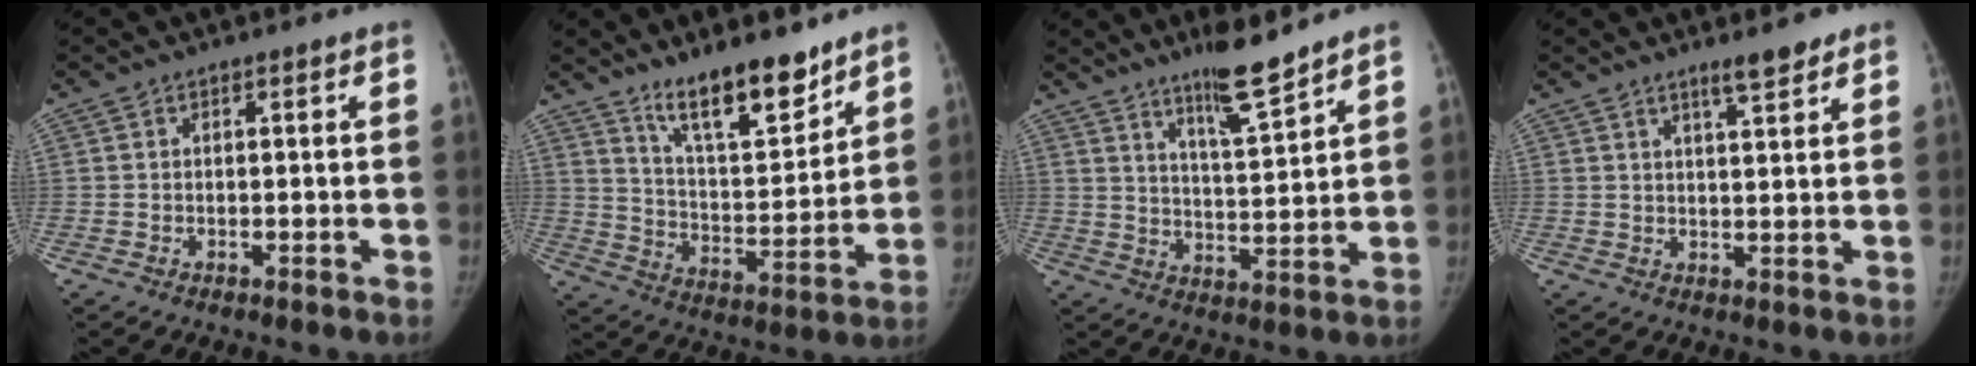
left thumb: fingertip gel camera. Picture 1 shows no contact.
{"total": 14.5, "force": [11.2, 4.1, 8.3], "torque": [-0.103, -0.085, 0.195]}
{"total": 9.1, "force": [7.2, 0.6, 5.5], "torque": [-0.089, -0.060, 0.128]}
{"total": 4.7, "force": [3.4, 0.9, 3.0], "torque": [-0.036, -0.022, 0.053]}